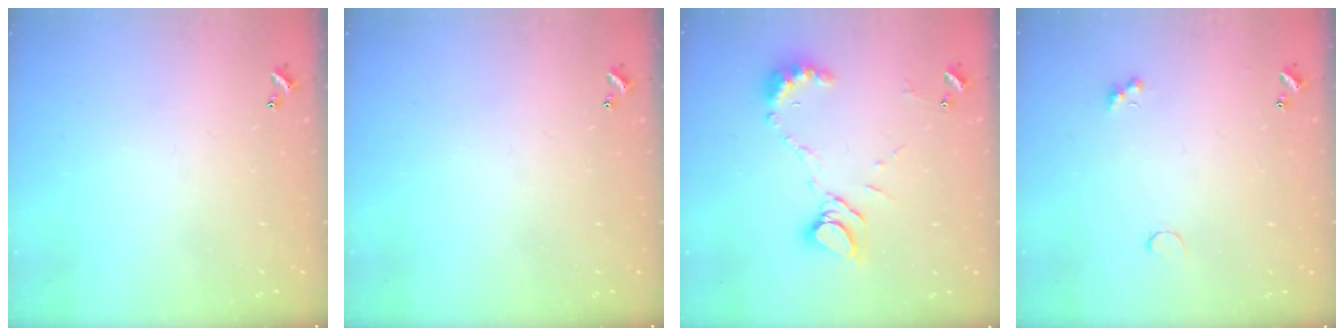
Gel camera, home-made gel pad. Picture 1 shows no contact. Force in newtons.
{"total": 0.0}
{"total": 9.0, "press": 8.9, "slide": 1.4}
{"total": 1.4, "press": 1.3, "slide": 0.5}